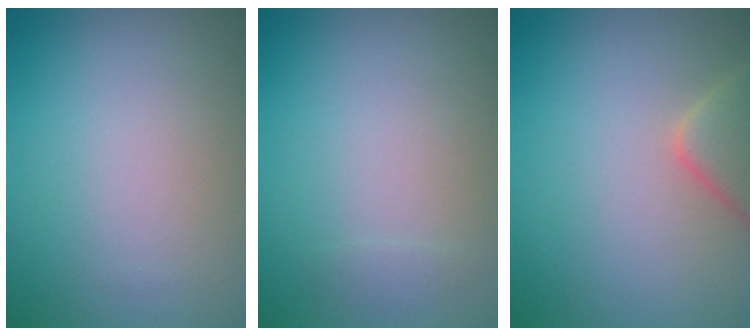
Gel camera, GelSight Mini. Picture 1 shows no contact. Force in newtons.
{"total": 0.6, "press": 0.6, "slide": 0.0}
{"total": 3.7, "press": 3.7, "slide": 0.2}